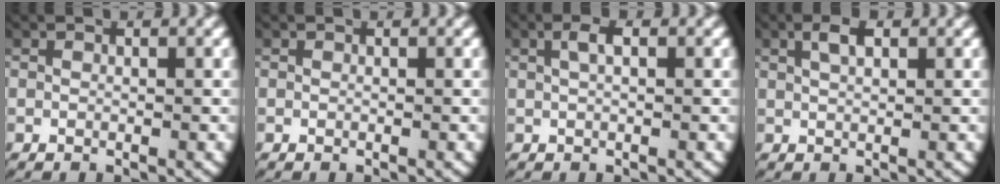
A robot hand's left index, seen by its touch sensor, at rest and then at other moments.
{"total": 0.0}
{"total": 1.8, "force": [0.7, 0.6, 1.5], "torque": [-0.027, 0.005, 0.010]}
{"total": 2.1, "force": [1.1, 0.8, 1.6], "torque": [-0.030, 0.001, 0.022]}